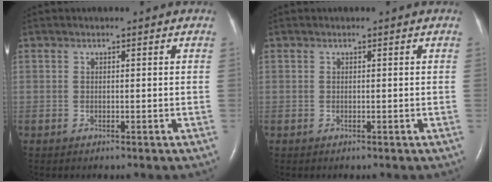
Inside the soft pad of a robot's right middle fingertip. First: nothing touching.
{"total": 0.0}